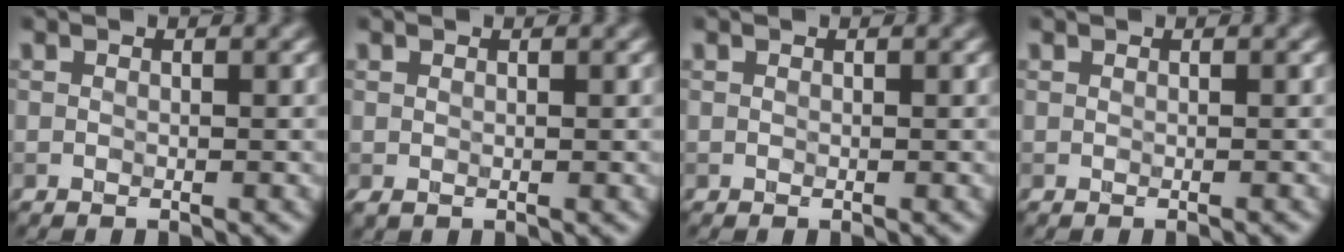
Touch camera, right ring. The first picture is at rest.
{"total": 0.8, "force": [-0.1, 0.6, 0.5], "torque": [-0.009, -0.001, -0.001]}
{"total": 0.0}
{"total": 0.0}